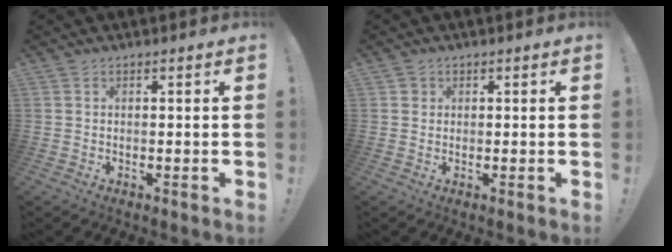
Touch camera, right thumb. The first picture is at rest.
{"total": 1.5, "force": [0.6, 1.3, 0.3], "torque": [-0.001, 0.001, 0.011]}